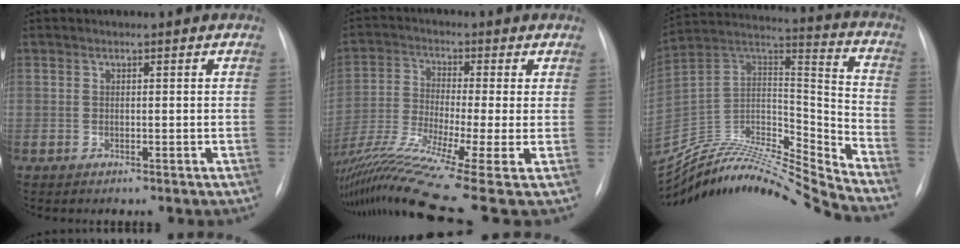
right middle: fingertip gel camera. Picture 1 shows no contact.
{"total": 16.0, "force": [-10.4, -1.2, 12.1], "torque": [-0.246, -0.038, -0.188]}
{"total": 25.0, "force": [-24.0, -0.4, 7.1], "torque": [-0.152, 0.015, -0.401]}